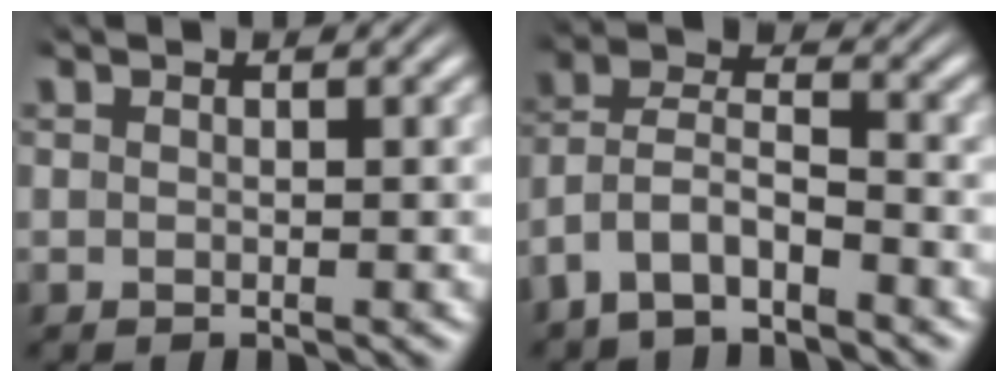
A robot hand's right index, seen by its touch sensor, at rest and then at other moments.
{"total": 7.4, "force": [-2.7, 6.2, 2.8], "torque": [-0.097, -0.024, -0.051]}